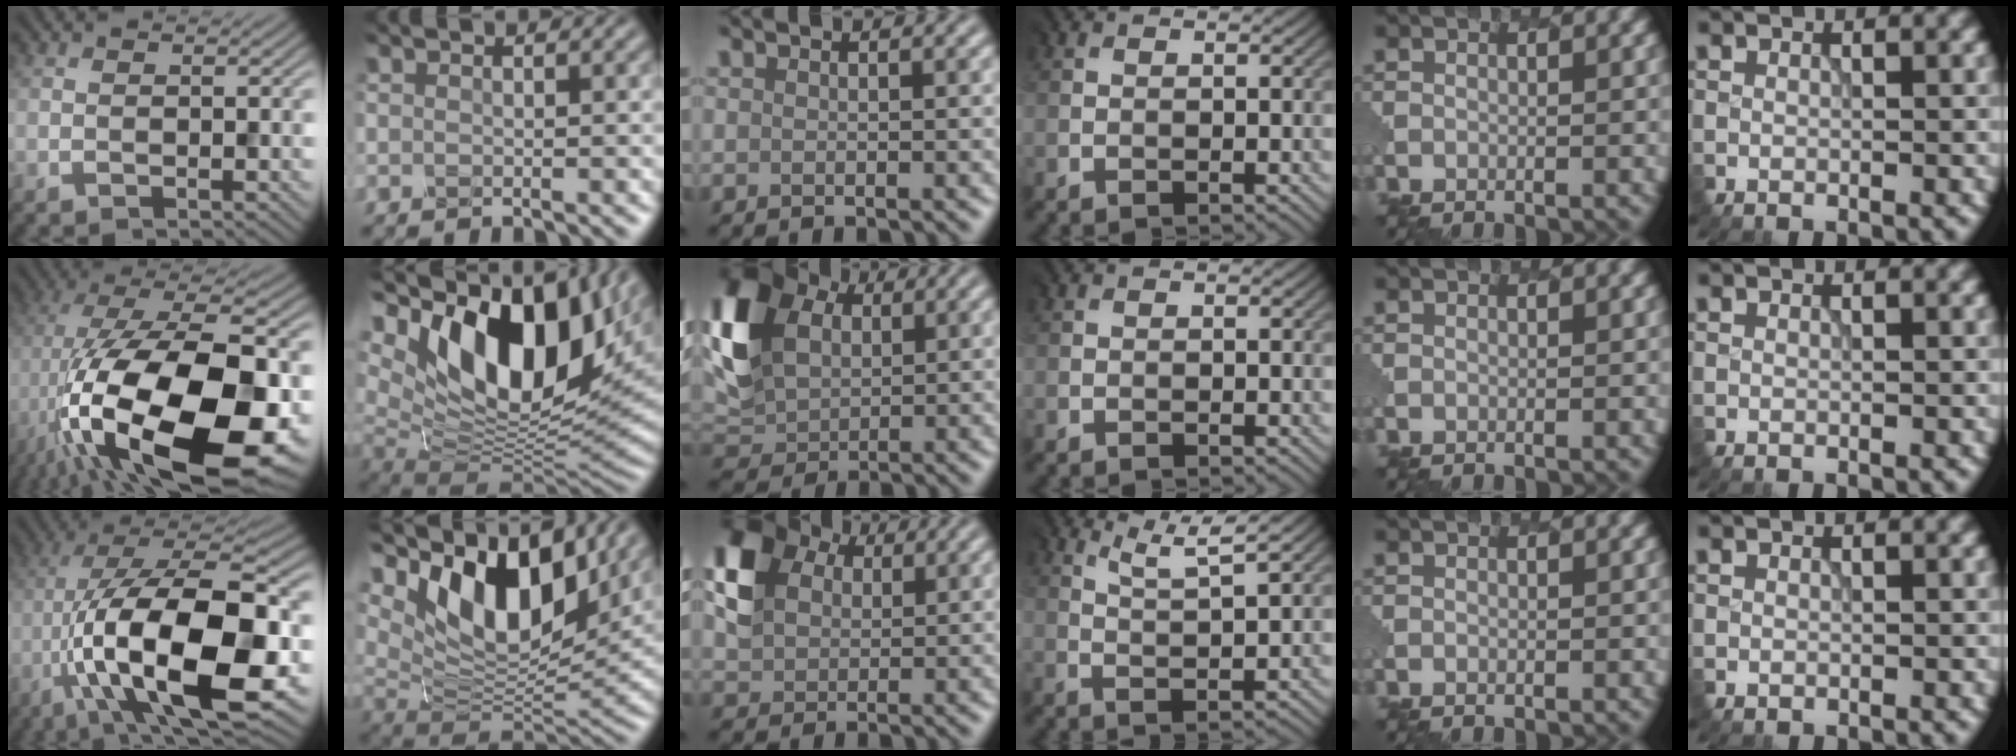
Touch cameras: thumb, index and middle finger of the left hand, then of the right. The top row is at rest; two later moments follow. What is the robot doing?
{"motion": "dispense", "object": "toothpaste"}